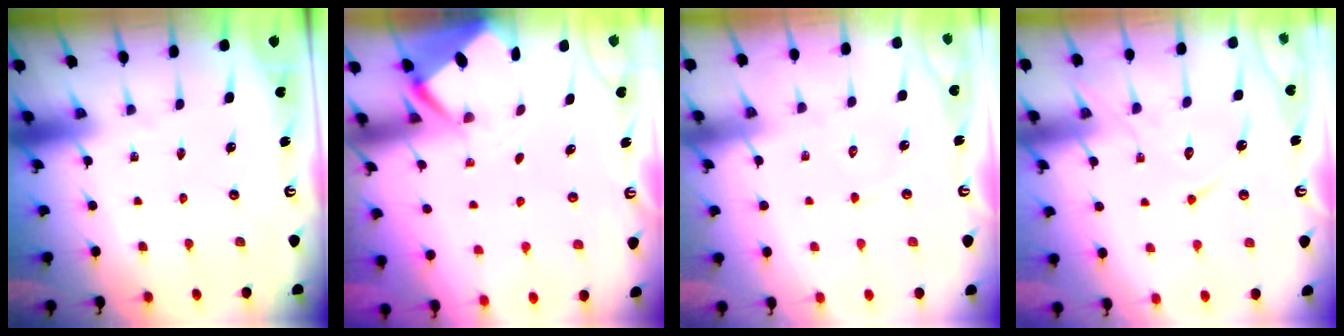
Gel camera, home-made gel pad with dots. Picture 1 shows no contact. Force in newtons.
{"total": 2.7, "press": 2.7, "slide": 0.3}
{"total": 5.5, "press": 5.5, "slide": 0.5}
{"total": 12.4, "press": 12.4, "slide": 0.9}